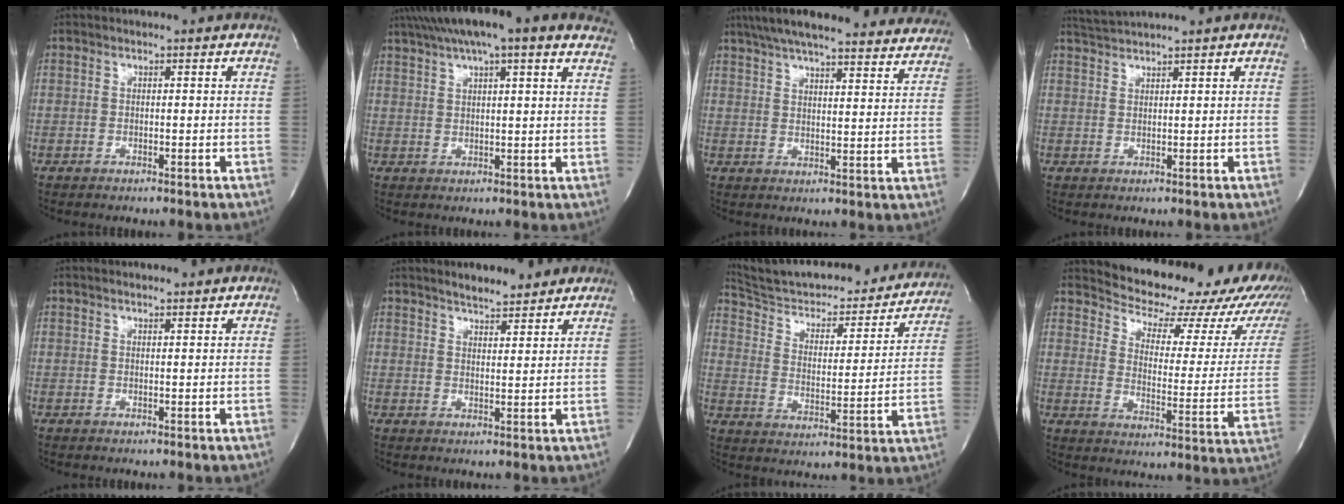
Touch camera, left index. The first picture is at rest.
{"total": 17.6, "force": [13.5, 2.7, 11.0], "torque": [-0.181, 0.056, 0.175]}
{"total": 28.9, "force": [25.7, 4.8, 12.3], "torque": [-0.205, -0.012, 0.321]}
{"total": 3.1, "force": [2.9, -1.1, 0.3], "torque": [-0.010, 0.009, 0.063]}
{"total": 3.2, "force": [3.1, 0.3, 0.8], "torque": [-0.016, 0.014, 0.041]}
{"total": 6.2, "force": [5.7, 1.4, 2.2], "torque": [-0.036, 0.012, 0.085]}
{"total": 26.5, "force": [24.1, 6.0, 9.3], "torque": [-0.139, -0.032, 0.325]}
{"total": 23.4, "force": [21.0, 6.9, 7.6], "torque": [-0.103, -0.078, 0.240]}